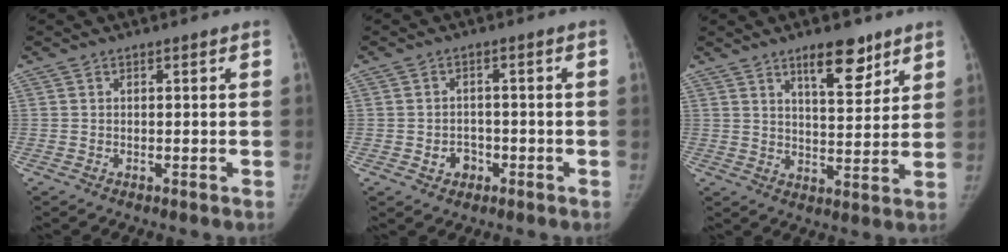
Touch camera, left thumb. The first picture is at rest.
{"total": 4.1, "force": [-1.5, 3.6, 1.4], "torque": [0.002, 0.013, -0.019]}
{"total": 9.3, "force": [6.2, 3.4, 6.1], "torque": [-0.068, -0.041, 0.099]}